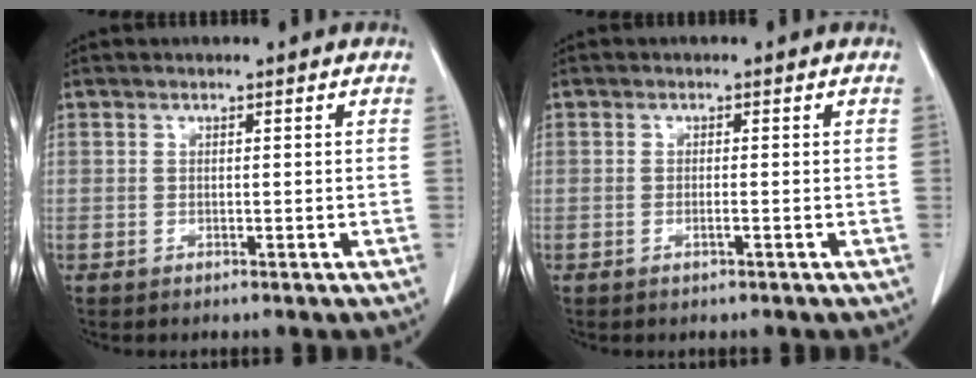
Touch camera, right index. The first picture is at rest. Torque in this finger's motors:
{"motor_torque": [-0.16, -0.05, -0.09, -0.01]}